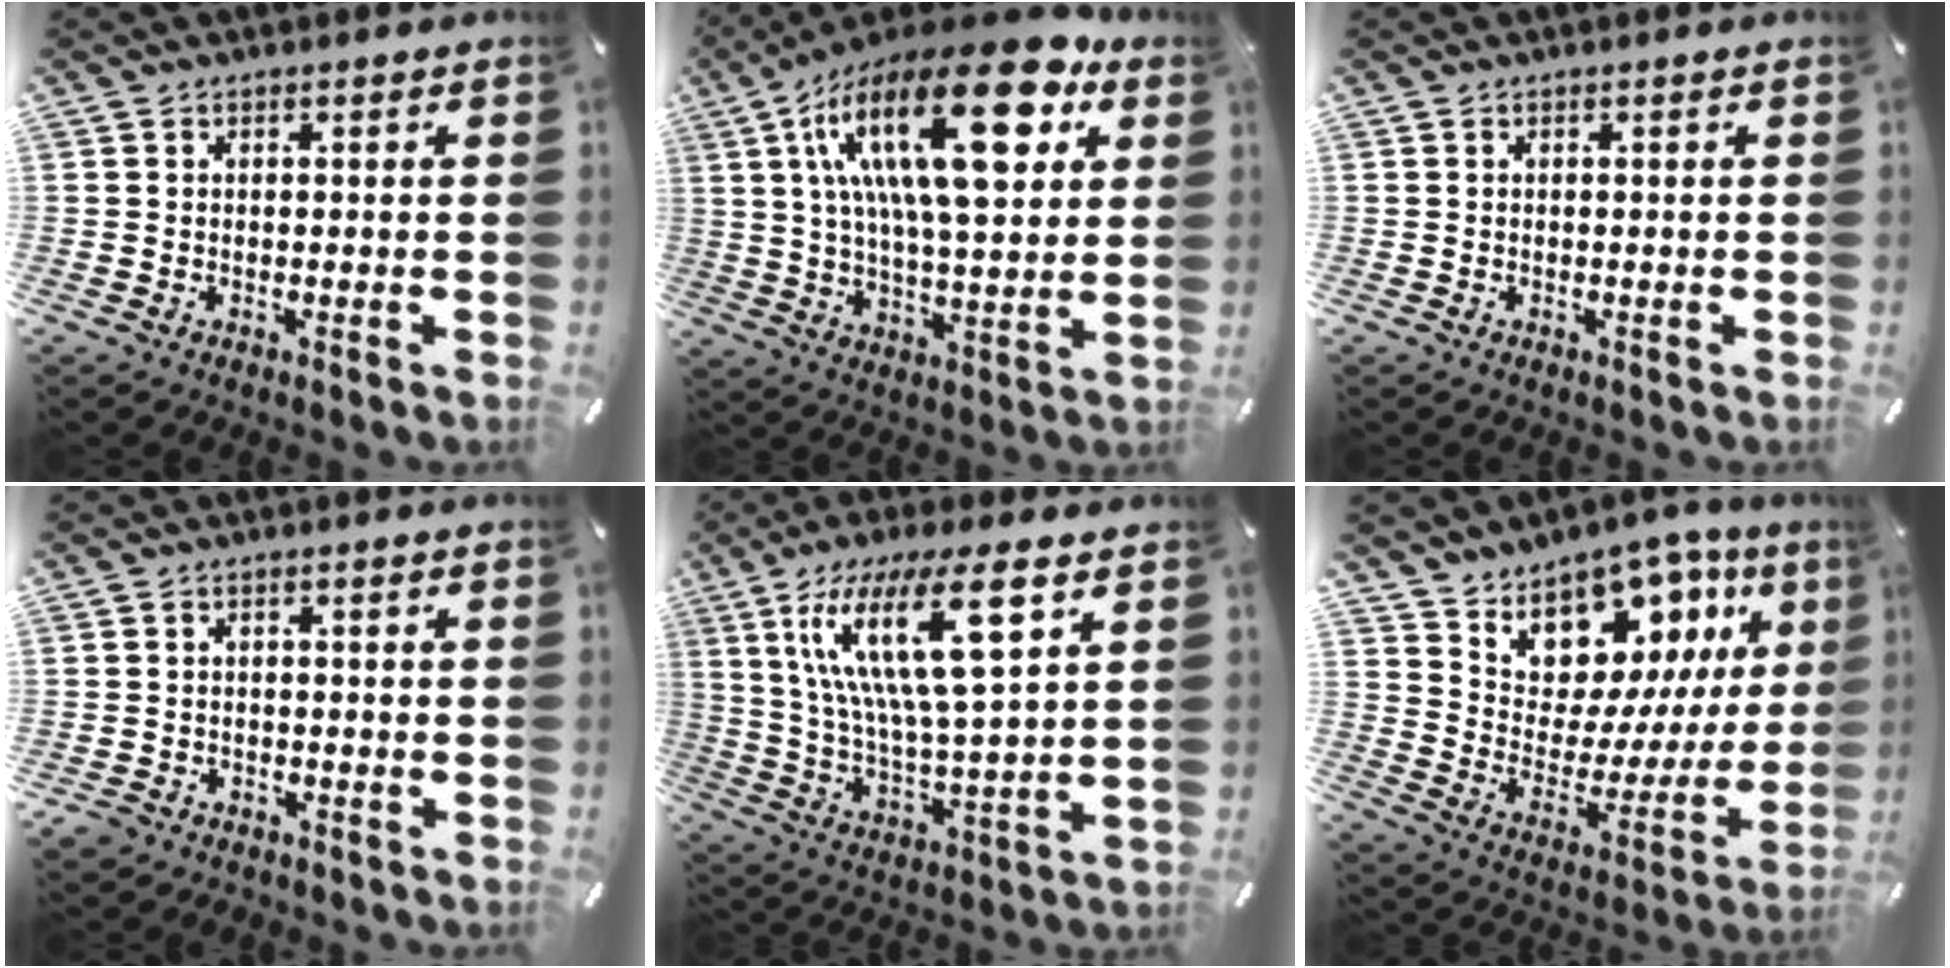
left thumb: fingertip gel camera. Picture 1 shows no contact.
{"total": 27.6, "force": [11.1, 10.7, 22.9], "torque": [-0.401, -0.043, 0.170]}
{"total": 0.0}
{"total": 2.4, "force": [-1.6, 1.7, 0.6], "torque": [-0.018, 0.008, -0.037]}
{"total": 19.1, "force": [8.9, 5.1, 16.2], "torque": [-0.335, -0.018, 0.135]}
{"total": 11.7, "force": [9.2, 7.0, 1.6], "torque": [-0.032, -0.111, 0.164]}